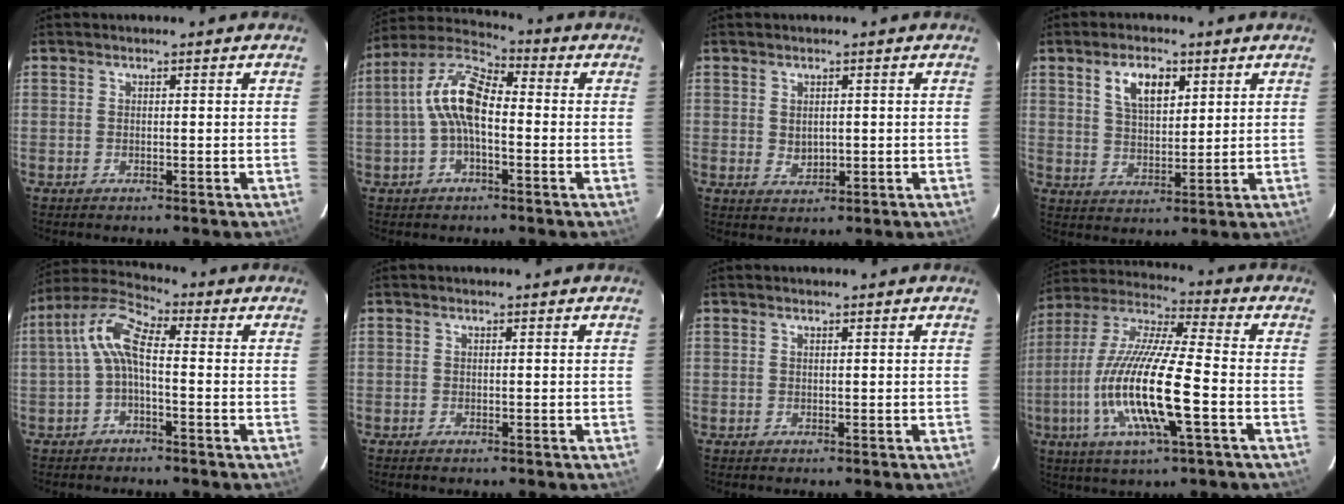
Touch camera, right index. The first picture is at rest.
{"total": 10.4, "force": [-0.8, 4.4, 9.4], "torque": [-0.198, 0.025, -0.020]}
{"total": 2.6, "force": [0.4, 2.1, 1.5], "torque": [-0.023, 0.000, 0.011]}
{"total": 7.3, "force": [3.6, 3.6, 5.3], "torque": [-0.095, 0.010, 0.068]}
{"total": 7.4, "force": [-0.6, 2.6, 6.9], "torque": [-0.156, 0.023, -0.018]}
{"total": 0.0}
{"total": 0.0}
{"total": 19.1, "force": [-5.0, 3.0, 18.2], "torque": [-0.366, -0.016, -0.100]}